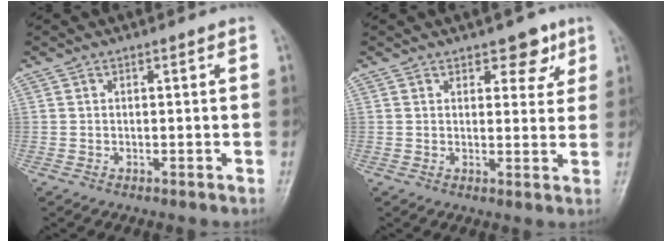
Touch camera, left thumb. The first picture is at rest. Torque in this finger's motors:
{"motor_torque": [0.03, -0.05, -0.21, -0.01, 0.09]}